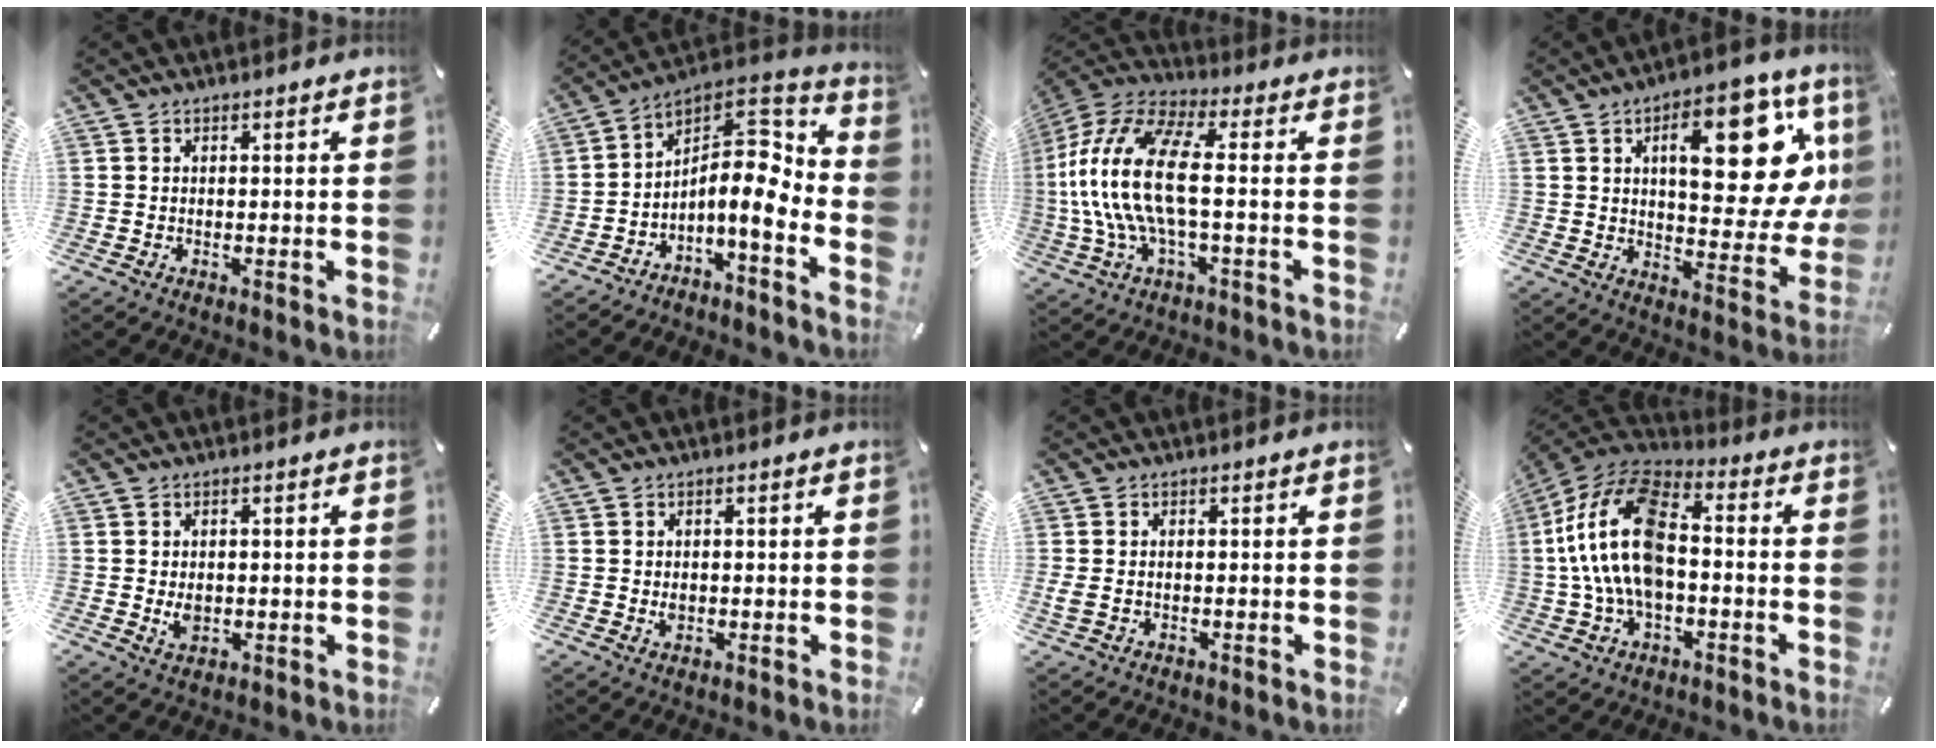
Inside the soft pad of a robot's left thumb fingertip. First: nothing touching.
{"total": 9.4, "force": [-1.9, 5.1, 7.6], "torque": [-0.104, -0.027, -0.037]}
{"total": 18.7, "force": [-0.6, 7.9, 17.0], "torque": [-0.365, -0.008, -0.017]}
{"total": 23.0, "force": [8.4, 10.7, 18.5], "torque": [-0.234, -0.045, 0.126]}
{"total": 2.7, "force": [-0.1, 2.1, 1.8], "torque": [-0.034, -0.002, -0.005]}
{"total": 1.2, "force": [0.0, 1.0, 0.8], "torque": [-0.017, 0.004, -0.002]}
{"total": 1.5, "force": [-0.1, 0.8, 1.2], "torque": [-0.024, 0.001, -0.002]}
{"total": 18.5, "force": [-0.5, 11.2, 14.7], "torque": [-0.318, 0.014, -0.013]}